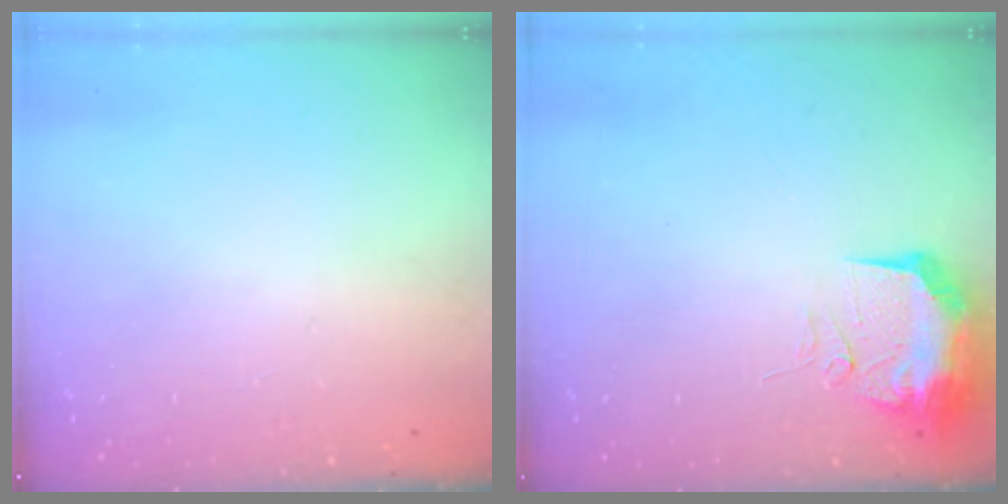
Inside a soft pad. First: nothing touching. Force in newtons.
{"total": 16.8, "press": 12.6, "slide": 11.1}